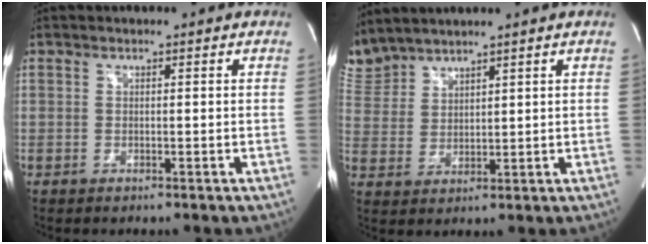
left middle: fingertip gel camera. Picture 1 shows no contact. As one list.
[{"total": 6.5, "force": [6.4, 1.1, 0.6], "torque": [-0.033, 0.019, 0.142]}]